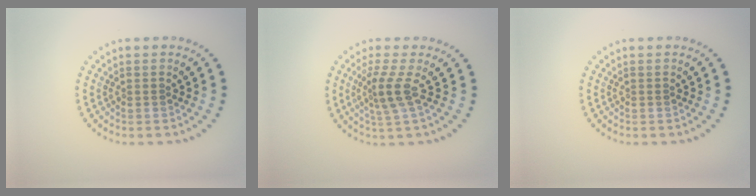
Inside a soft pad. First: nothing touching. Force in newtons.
{"total": 2.6, "press": 1.9, "slide": 1.8}
{"total": 0.0}